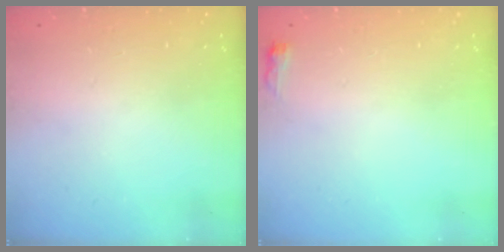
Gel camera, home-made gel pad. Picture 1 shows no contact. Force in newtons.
{"total": 9.8, "press": 2.8, "slide": 9.4}